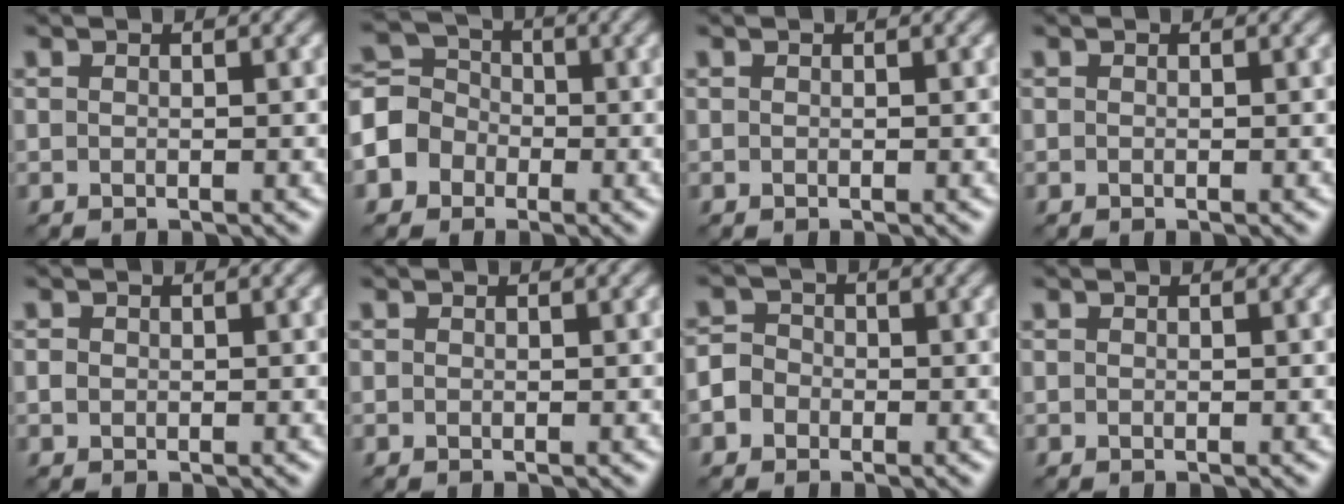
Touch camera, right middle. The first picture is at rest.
{"total": 5.0, "force": [-1.8, 4.3, 1.8], "torque": [-0.029, 0.010, -0.049]}
{"total": 0.0}
{"total": 0.0}
{"total": 0.6, "force": [0.0, 0.6, 0.3], "torque": [-0.006, 0.001, -0.002]}
{"total": 0.0}
{"total": 3.1, "force": [-1.2, 2.7, 1.0], "torque": [-0.006, 0.010, -0.036]}
{"total": 0.0}